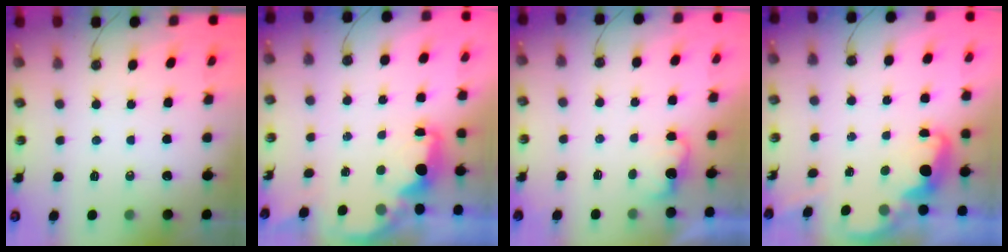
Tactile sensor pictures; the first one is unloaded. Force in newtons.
{"total": 2.3, "press": 2.2, "slide": 0.7}
{"total": 2.9, "press": 2.8, "slide": 0.8}
{"total": 2.6, "press": 2.5, "slide": 0.8}